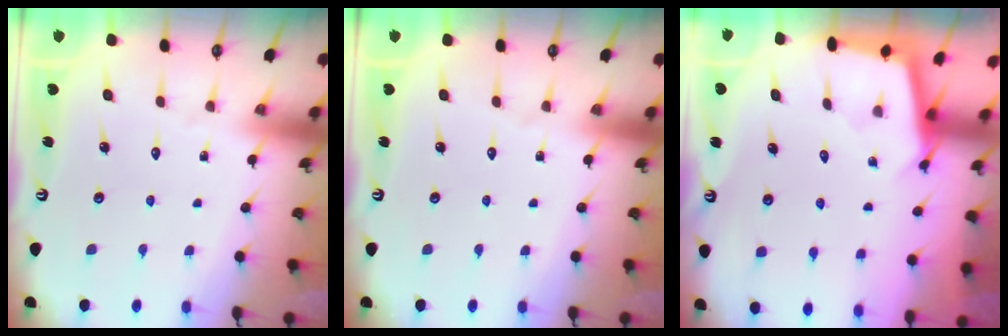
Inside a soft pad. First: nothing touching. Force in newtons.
{"total": 0.0}
{"total": 2.3, "press": 2.3, "slide": 0.2}